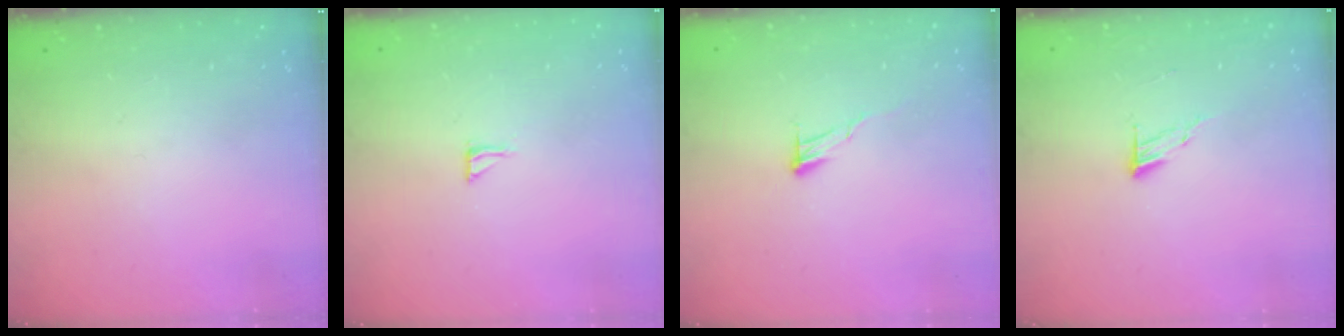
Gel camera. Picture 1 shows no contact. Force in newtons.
{"total": 3.6, "press": 3.6, "slide": 0.4}
{"total": 6.5, "press": 6.5, "slide": 0.4}
{"total": 5.0, "press": 4.9, "slide": 0.5}